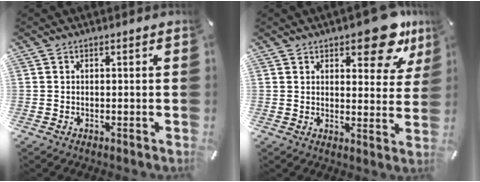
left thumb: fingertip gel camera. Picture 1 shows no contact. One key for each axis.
{"total": 12.6, "fx": 8.7, "fy": 5.4, "fz": 7.4, "tx": -0.077, "ty": -0.057, "tz": 0.146}